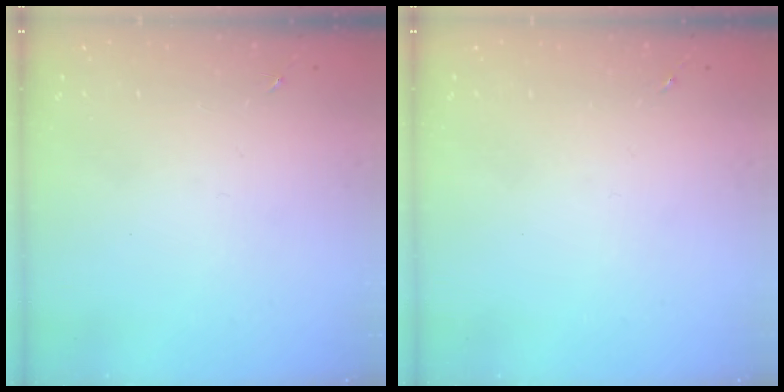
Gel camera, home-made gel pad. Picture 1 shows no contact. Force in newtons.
{"total": 0.0}